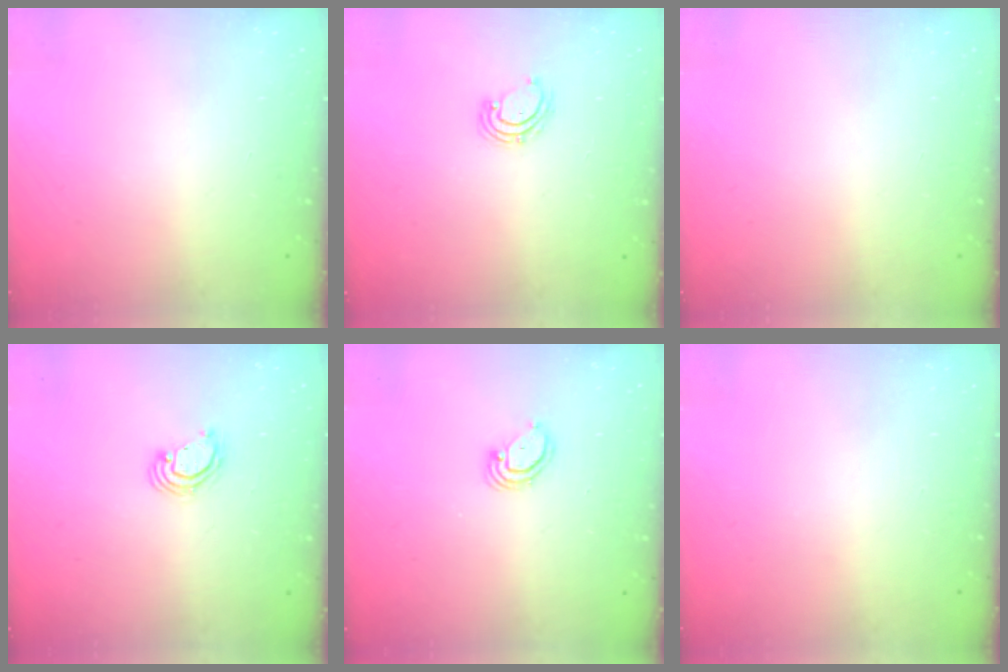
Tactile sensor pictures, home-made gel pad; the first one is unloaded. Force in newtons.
{"total": 3.3, "press": 3.3, "slide": 0.3}
{"total": 0.0}
{"total": 2.6, "press": 2.6, "slide": 0.1}
{"total": 3.6, "press": 3.6, "slide": 0.2}
{"total": 0.0}